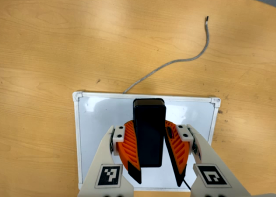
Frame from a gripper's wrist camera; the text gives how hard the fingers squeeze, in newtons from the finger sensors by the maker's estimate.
{"total": 11.0, "left": 9.7, "right": 12.3}